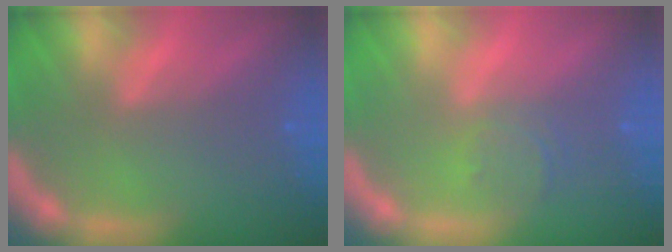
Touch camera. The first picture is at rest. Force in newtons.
{"total": 1.9}